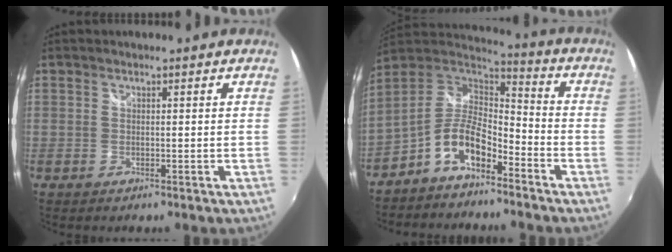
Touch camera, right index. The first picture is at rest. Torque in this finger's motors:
{"motor_torque": [1.22, -0.92, 0.28, 0.05]}